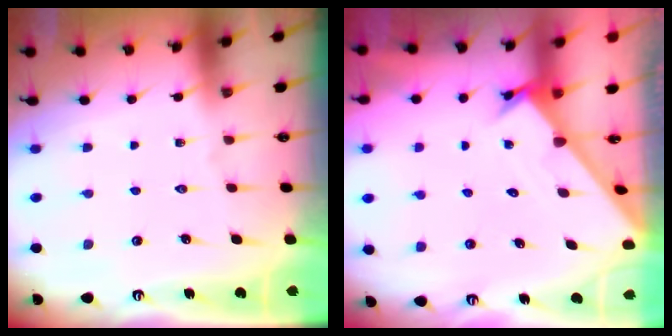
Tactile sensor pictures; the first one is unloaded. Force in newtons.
{"total": 1.7, "press": 1.7, "slide": 0.1}